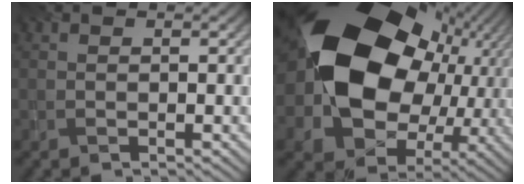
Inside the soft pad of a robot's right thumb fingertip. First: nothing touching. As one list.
[{"total": 21.4, "force": [2.8, 15.9, 14.0], "torque": [-0.316, -0.037, 0.086]}]